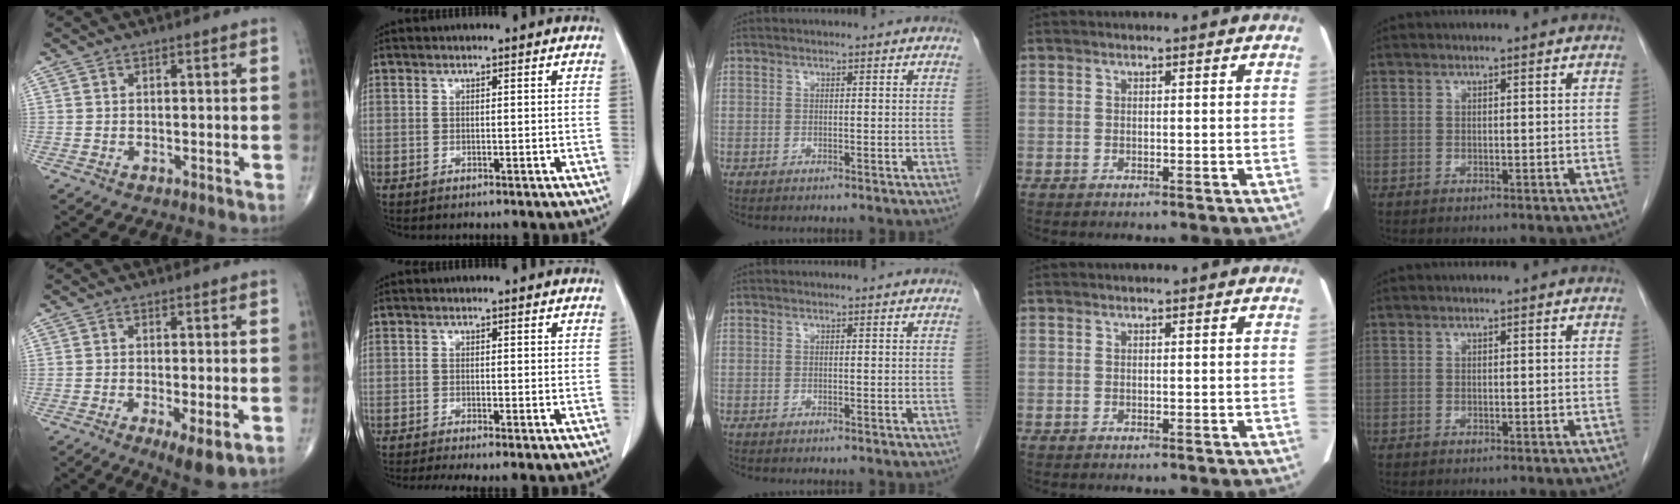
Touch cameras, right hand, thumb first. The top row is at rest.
{"thumb": {"total": 5.8, "force": [-2.0, 1.4, 5.2], "torque": [-0.087, -0.018, -0.031]}, "index": {"total": 3.2, "force": [-2.0, 0.5, 2.5], "torque": [-0.042, -0.009, -0.035]}}